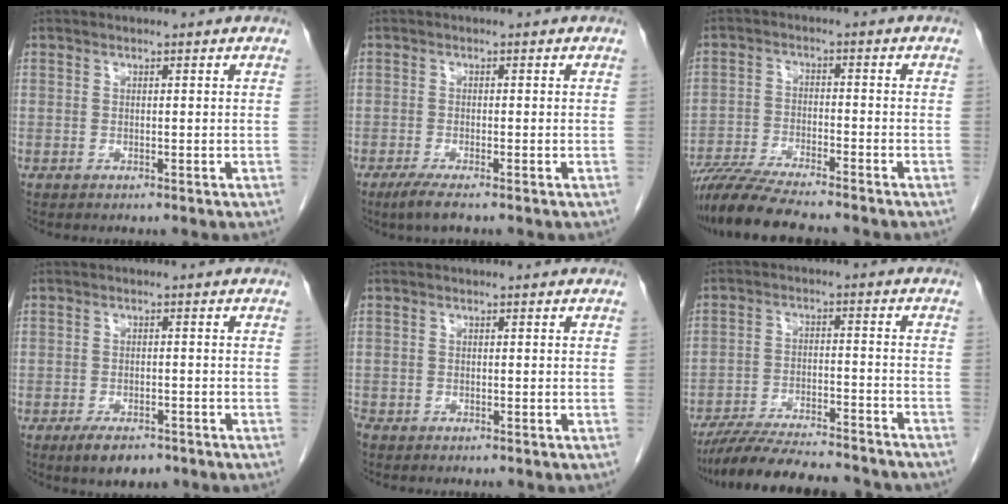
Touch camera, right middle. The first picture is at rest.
{"total": 2.8, "force": [-1.9, 0.0, 2.0], "torque": [-0.045, -0.009, -0.039]}
{"total": 11.2, "force": [-9.7, 0.7, 5.4], "torque": [-0.091, -0.026, -0.162]}
{"total": 4.8, "force": [-3.3, 1.9, 2.9], "torque": [-0.050, -0.005, -0.047]}
{"total": 1.1, "force": [-0.9, 0.6, 0.4], "torque": [-0.014, -0.003, -0.016]}
{"total": 18.7, "force": [-16.7, 2.6, 7.9], "torque": [-0.129, -0.014, -0.247]}